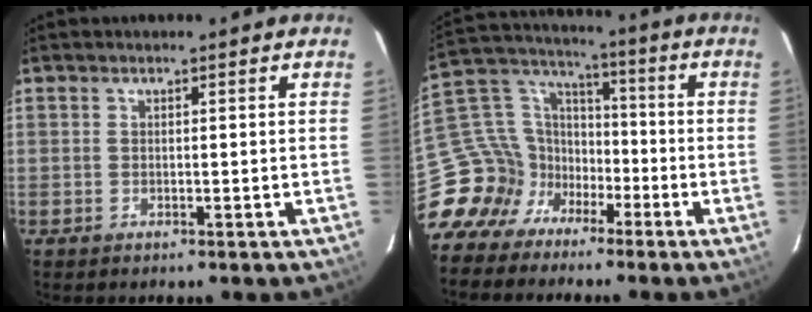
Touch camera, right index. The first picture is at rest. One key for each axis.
{"total": 14.3, "fx": -8.4, "fy": 10.5, "fz": 4.8, "tx": -0.103, "ty": 0.038, "tz": -0.156}